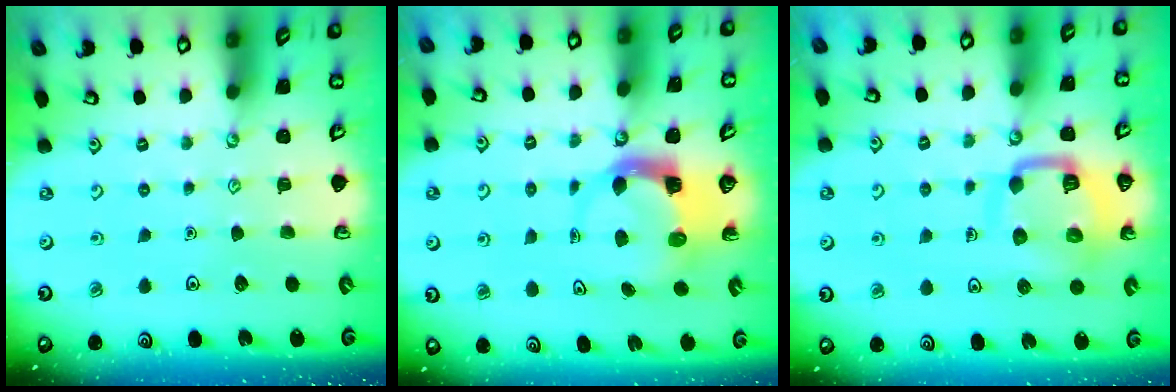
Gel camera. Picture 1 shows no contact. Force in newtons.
{"total": 3.8, "press": 3.8, "slide": 0.6}
{"total": 11.7, "press": 11.7, "slide": 1.3}